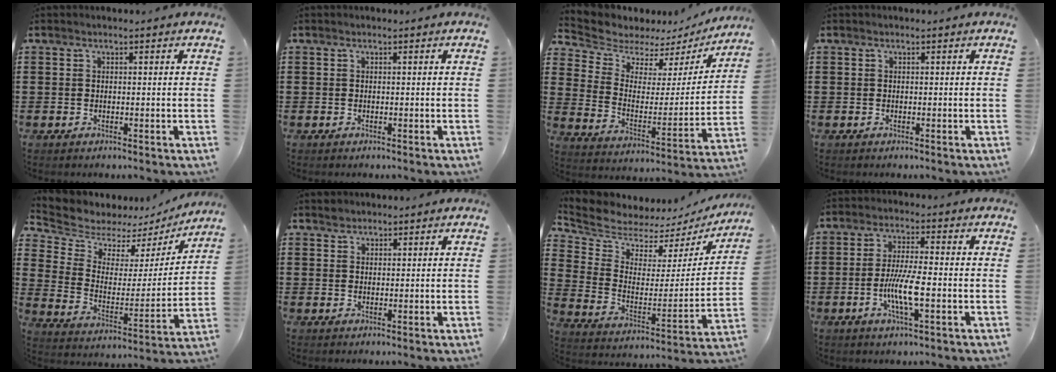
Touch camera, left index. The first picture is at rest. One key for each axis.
{"total": 0.0}
{"total": 5.1, "fx": 4.5, "fy": 2.3, "fz": 0.7, "tx": -0.048, "ty": -0.033, "tz": 0.075}
{"total": 0.0}
{"total": 5.6, "fx": 5.1, "fy": 2.3, "fz": 0.1, "tx": -0.042, "ty": -0.040, "tz": 0.086}
{"total": 1.2, "fx": 1.1, "fy": 0.5, "fz": 0.0, "tx": -0.002, "ty": 0.001, "tz": 0.022}
{"total": 5.5, "fx": 5.3, "fy": 1.5, "fz": -0.3, "tx": -0.036, "ty": -0.049, "tz": 0.088}
{"total": 6.7, "fx": -1.7, "fy": 1.2, "fz": 6.4, "tx": -0.129, "ty": -0.006, "tz": -0.036}